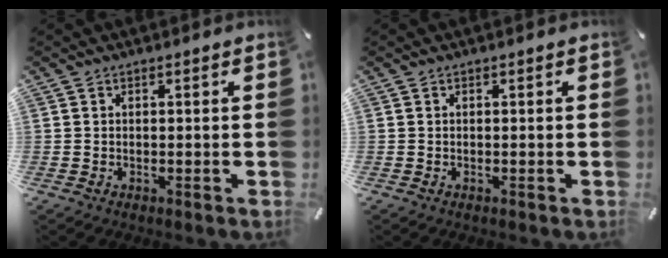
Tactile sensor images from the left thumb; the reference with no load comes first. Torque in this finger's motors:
{"motor_torque": [0.00, 0.00, -0.01, 0.02, -0.01]}